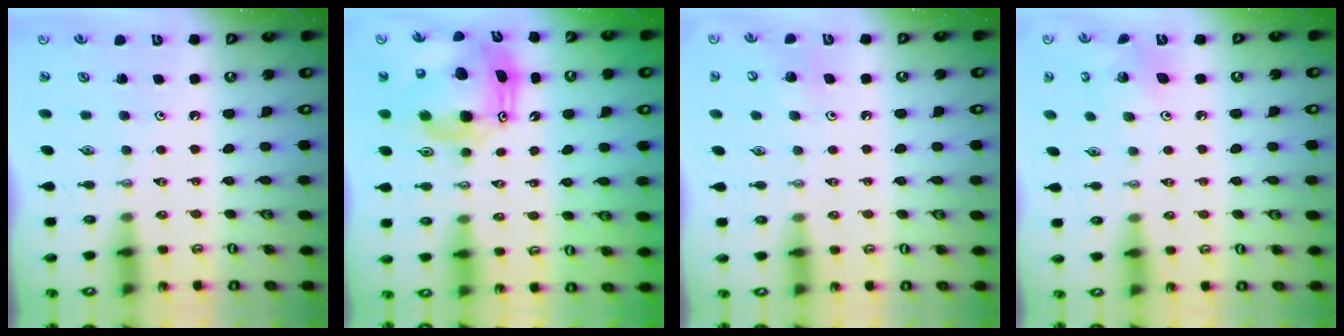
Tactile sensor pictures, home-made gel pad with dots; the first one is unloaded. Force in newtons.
{"total": 13.8, "press": 13.8, "slide": 1.6}
{"total": 7.1, "press": 7.1, "slide": 0.9}
{"total": 4.9, "press": 4.8, "slide": 0.5}